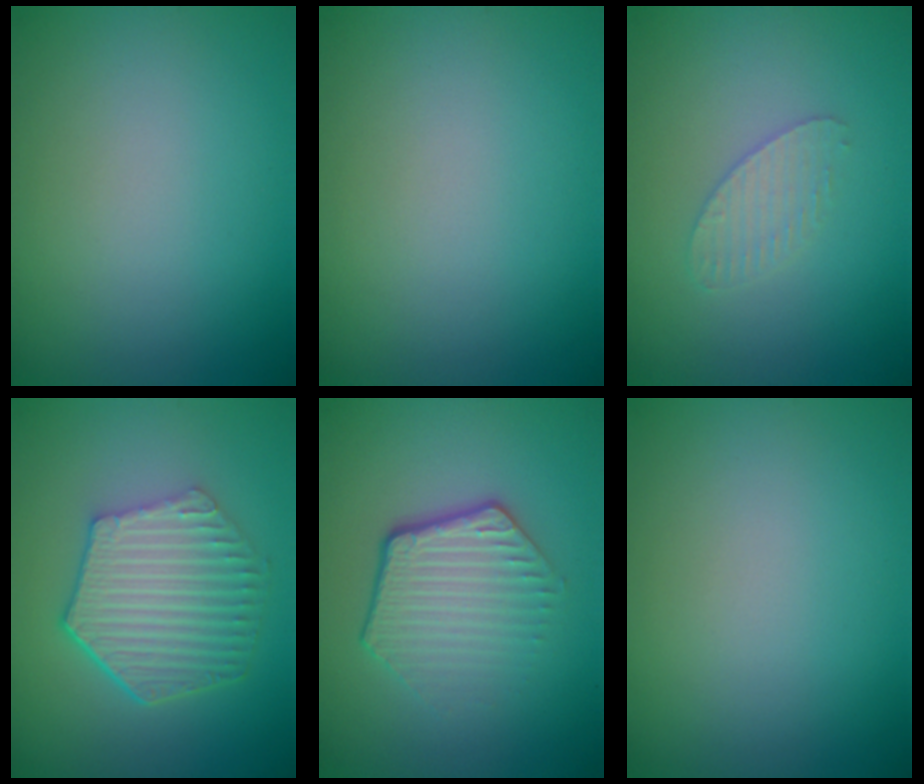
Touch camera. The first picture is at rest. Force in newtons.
{"total": 0.0}
{"total": 1.6, "press": 1.6, "slide": 0.1}
{"total": 6.1, "press": 4.7, "slide": 4.0}
{"total": 4.2, "press": 3.1, "slide": 2.9}
{"total": 0.0}